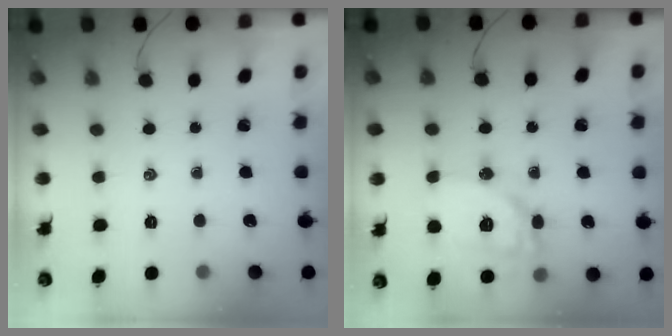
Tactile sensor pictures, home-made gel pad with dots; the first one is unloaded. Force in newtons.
{"total": 14.1, "press": 14.0, "slide": 1.8}